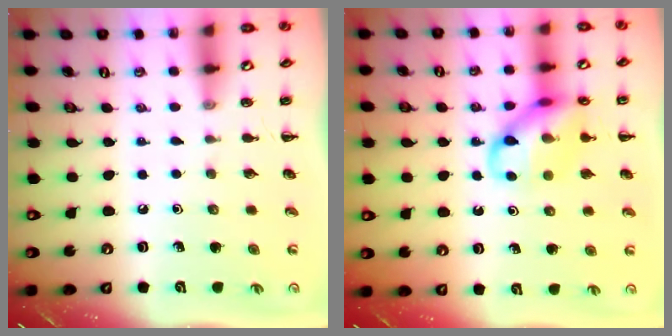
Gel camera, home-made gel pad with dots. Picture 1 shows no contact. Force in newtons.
{"total": 12.7, "press": 12.6, "slide": 1.3}